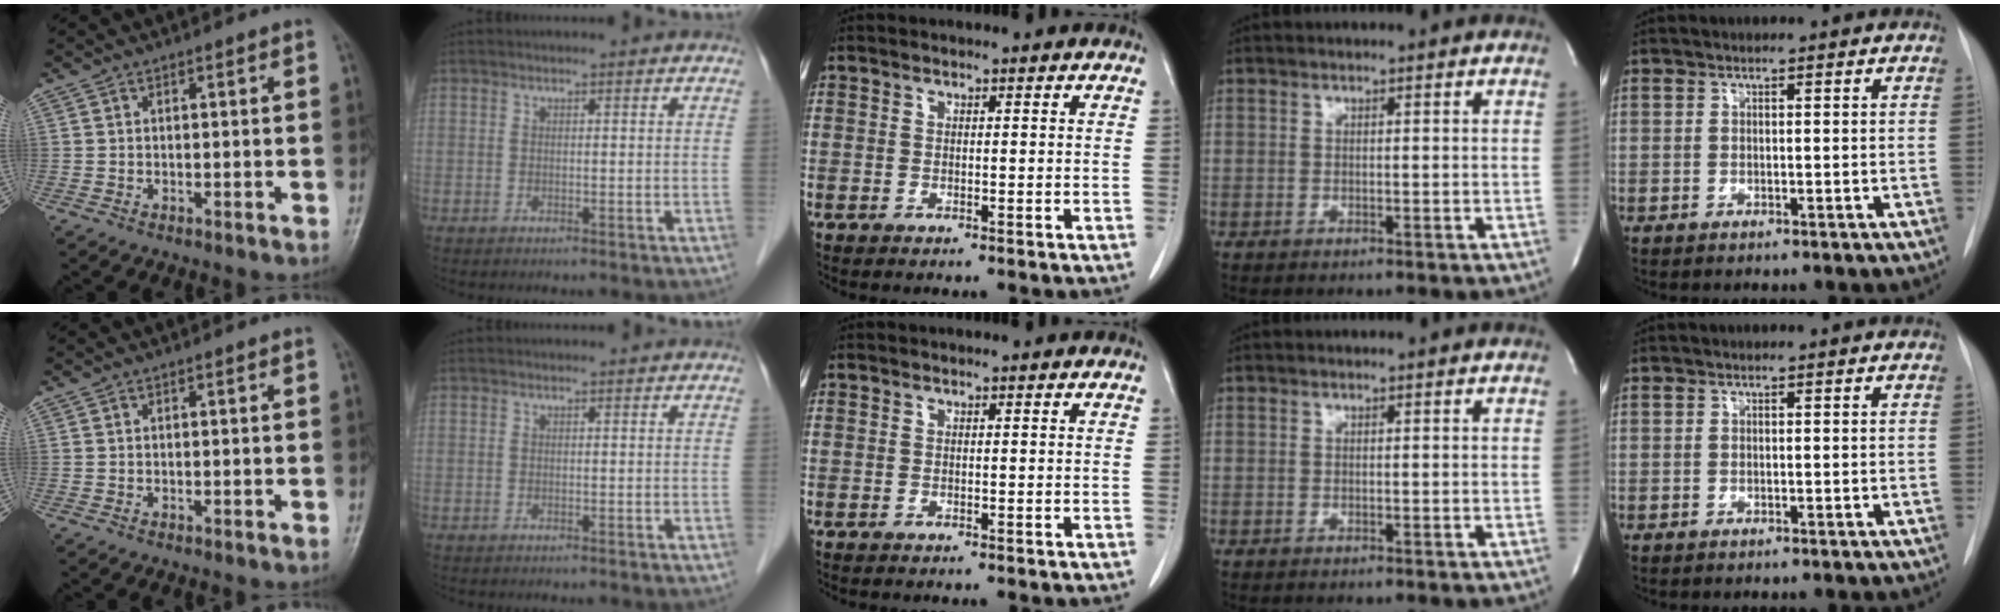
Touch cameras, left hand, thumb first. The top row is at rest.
{}